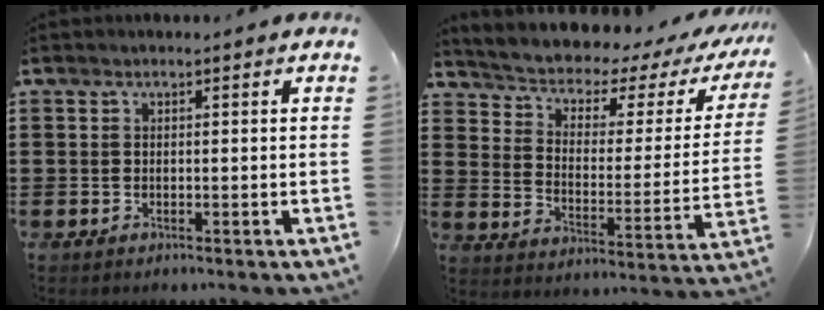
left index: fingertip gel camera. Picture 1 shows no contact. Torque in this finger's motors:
{"motor_torque": [1.75, -0.39, 1.05, 0.12]}